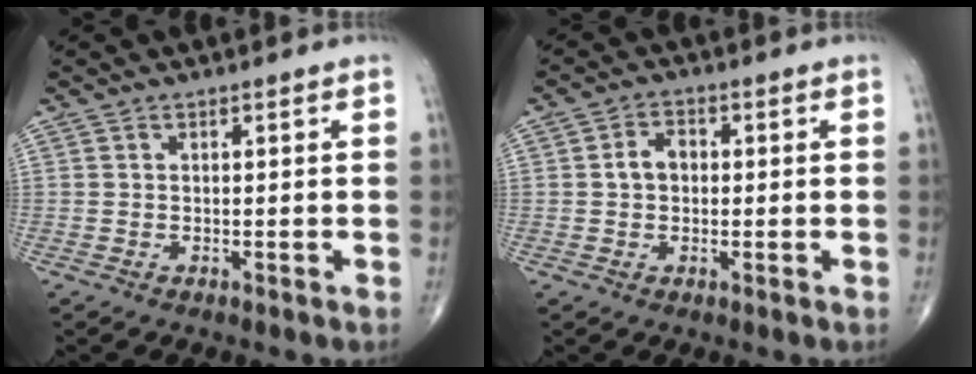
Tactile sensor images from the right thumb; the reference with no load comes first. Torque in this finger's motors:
{"motor_torque": [-0.22, 0.21, 0.10, -0.01, 0.03]}